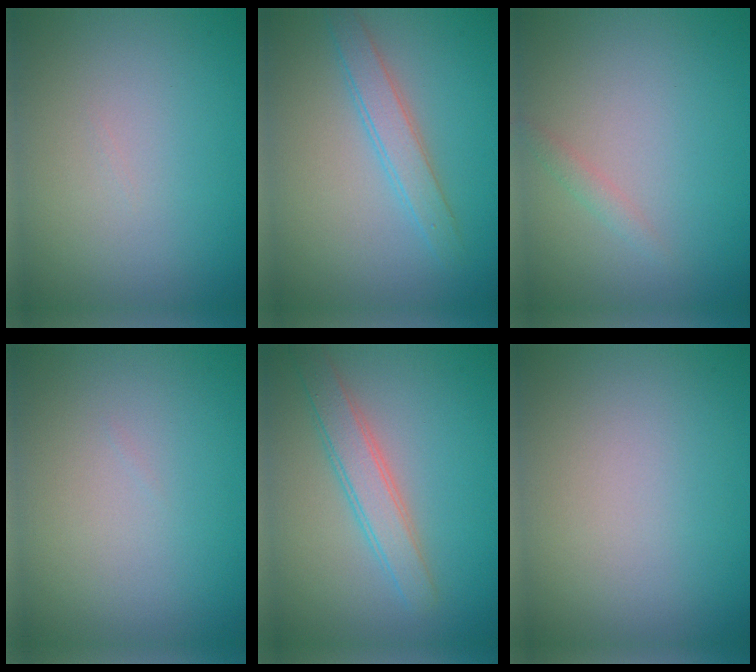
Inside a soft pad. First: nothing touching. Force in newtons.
{"total": 2.5, "press": 2.5, "slide": 0.2}
{"total": 0.9, "press": 0.9, "slide": 0.0}
{"total": 0.0}
{"total": 3.0, "press": 3.0, "slide": 0.1}
{"total": 0.0}